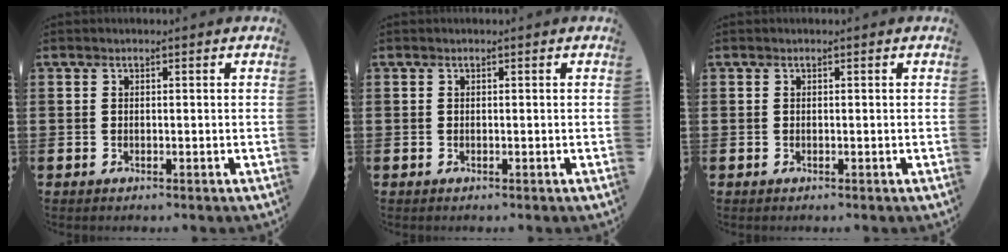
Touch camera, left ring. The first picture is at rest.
{"total": 0.0}
{"total": 0.0}